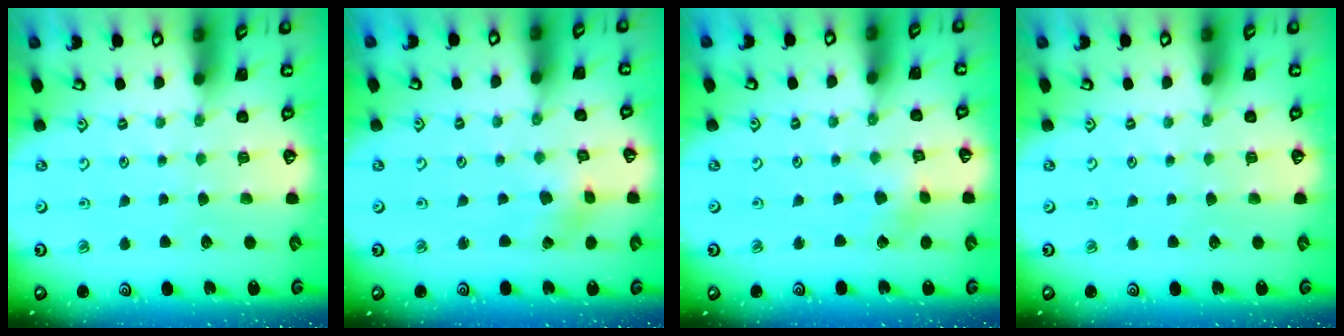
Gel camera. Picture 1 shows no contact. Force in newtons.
{"total": 2.7, "press": 2.6, "slide": 0.3}
{"total": 2.1, "press": 2.1, "slide": 0.2}
{"total": 0.0}